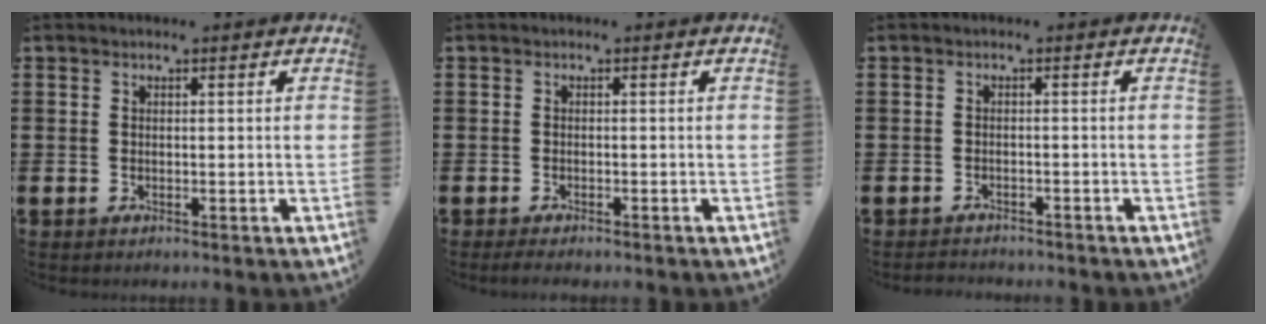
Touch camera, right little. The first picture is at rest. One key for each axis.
{"total": 0.9, "fx": -0.7, "fy": 0.2, "fz": 0.6, "tx": -0.010, "ty": -0.002, "tz": -0.014}
{"total": 1.2, "fx": -1.2, "fy": 0.0, "fz": -0.1, "tx": -0.001, "ty": 0.003, "tz": -0.026}